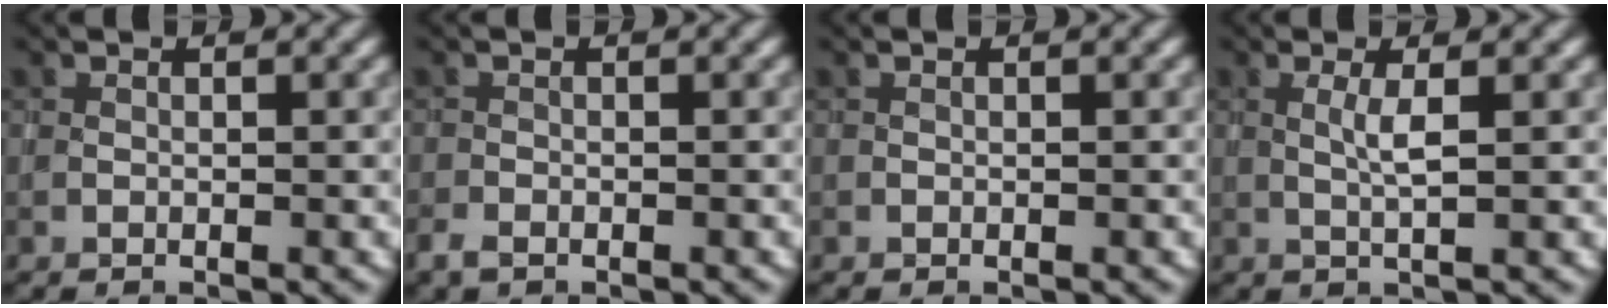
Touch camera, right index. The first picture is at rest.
{"total": 1.4, "force": [-1.1, 0.7, 0.5], "torque": [-0.012, -0.004, -0.026]}
{"total": 0.0}
{"total": 1.6, "force": [0.5, -0.1, 1.5], "torque": [-0.036, 0.001, 0.008]}